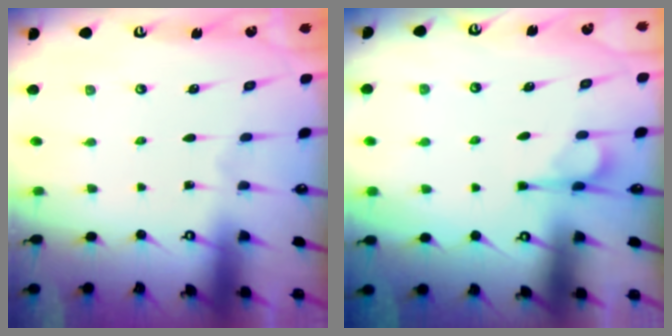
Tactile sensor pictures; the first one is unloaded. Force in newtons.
{"total": 3.3, "press": 3.3, "slide": 0.5}